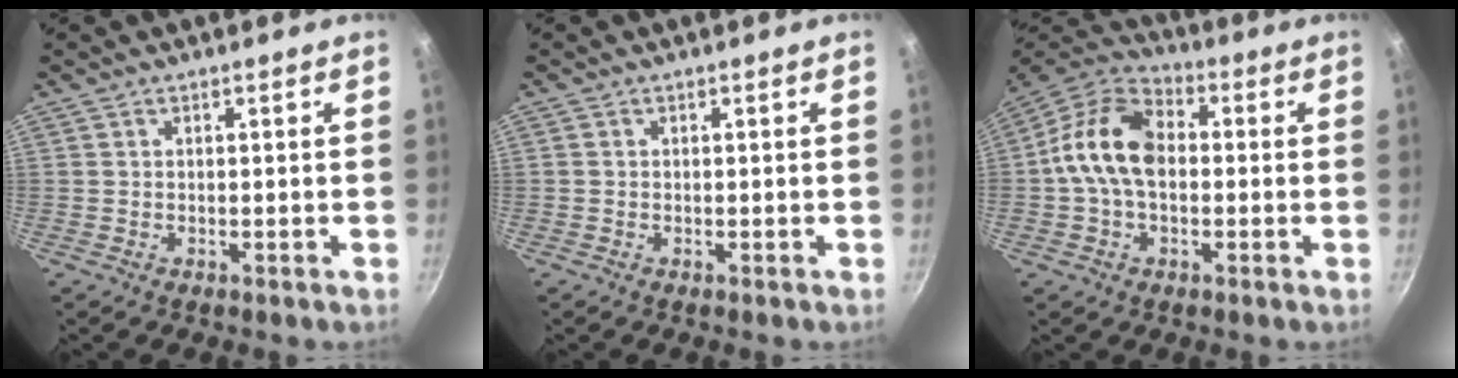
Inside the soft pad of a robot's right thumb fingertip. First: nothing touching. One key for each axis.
{"total": 0.0}
{"total": 13.8, "fx": 0.1, "fy": 9.1, "fz": 10.3, "tx": -0.163, "ty": 0.036, "tz": -0.019}